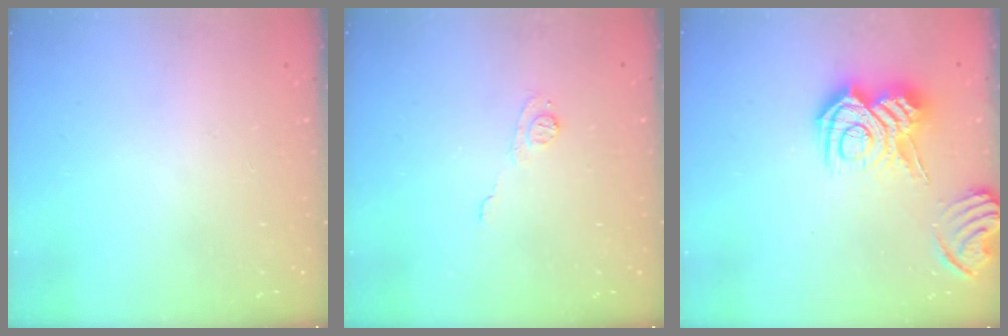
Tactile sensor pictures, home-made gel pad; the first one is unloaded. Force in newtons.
{"total": 5.7, "press": 5.7, "slide": 0.6}
{"total": 13.6, "press": 13.6, "slide": 0.8}